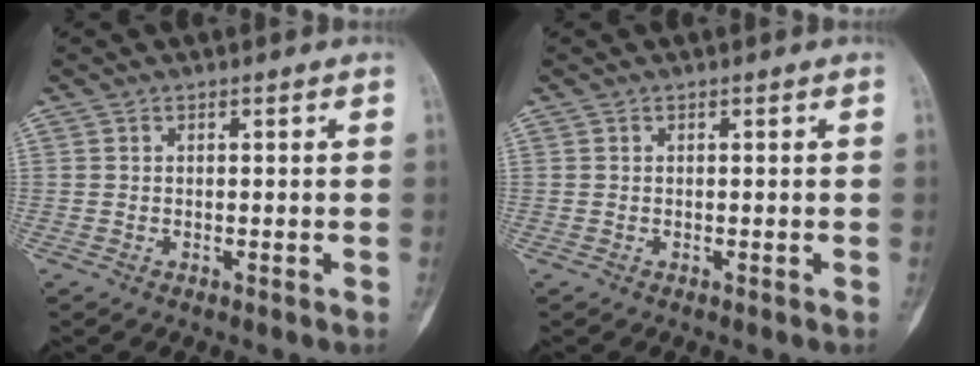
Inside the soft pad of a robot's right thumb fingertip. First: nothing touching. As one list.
[{"total": 0.0}]